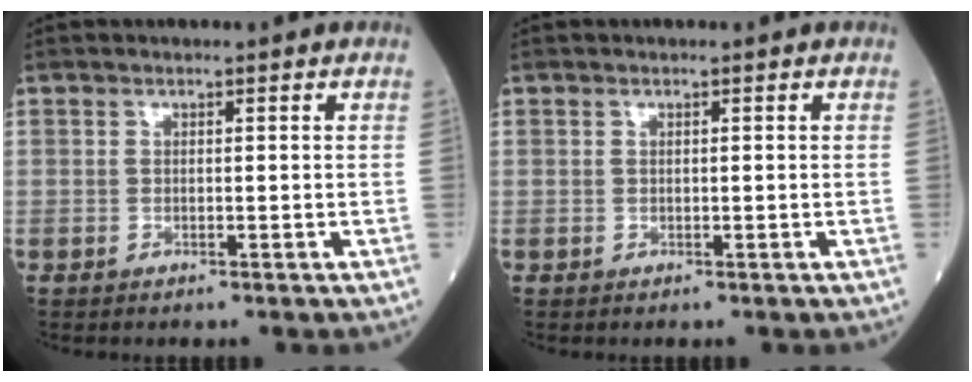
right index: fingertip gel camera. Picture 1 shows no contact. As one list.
[{"total": 0.0}]